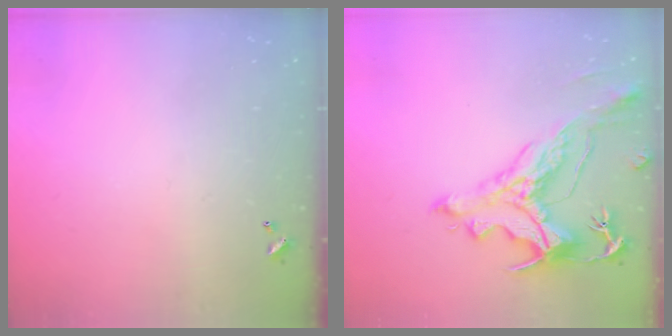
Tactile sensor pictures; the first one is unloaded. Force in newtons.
{"total": 2.9, "press": 2.6, "slide": 1.5}